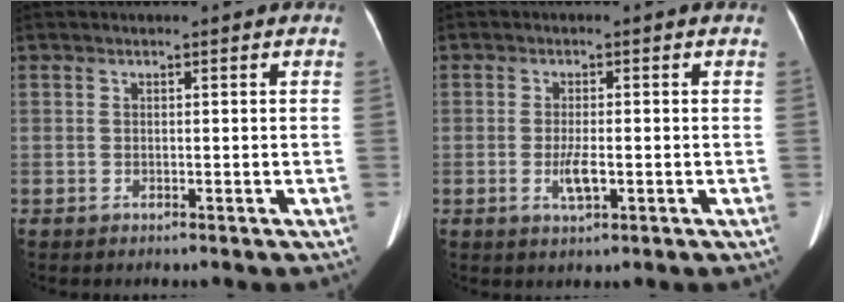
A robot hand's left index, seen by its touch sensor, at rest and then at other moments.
{"total": 3.1, "force": [-0.8, 0.7, 2.9], "torque": [-0.059, -0.003, -0.012]}